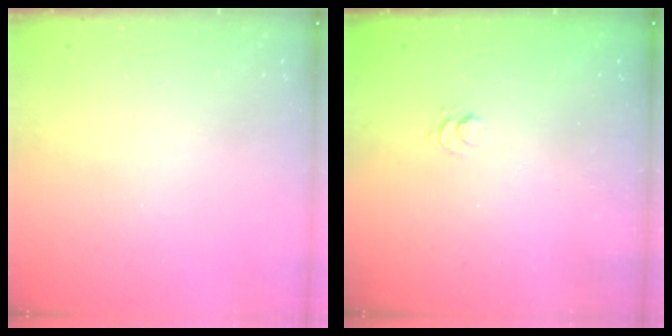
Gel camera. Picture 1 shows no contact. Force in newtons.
{"total": 2.5, "press": 2.0, "slide": 1.4}